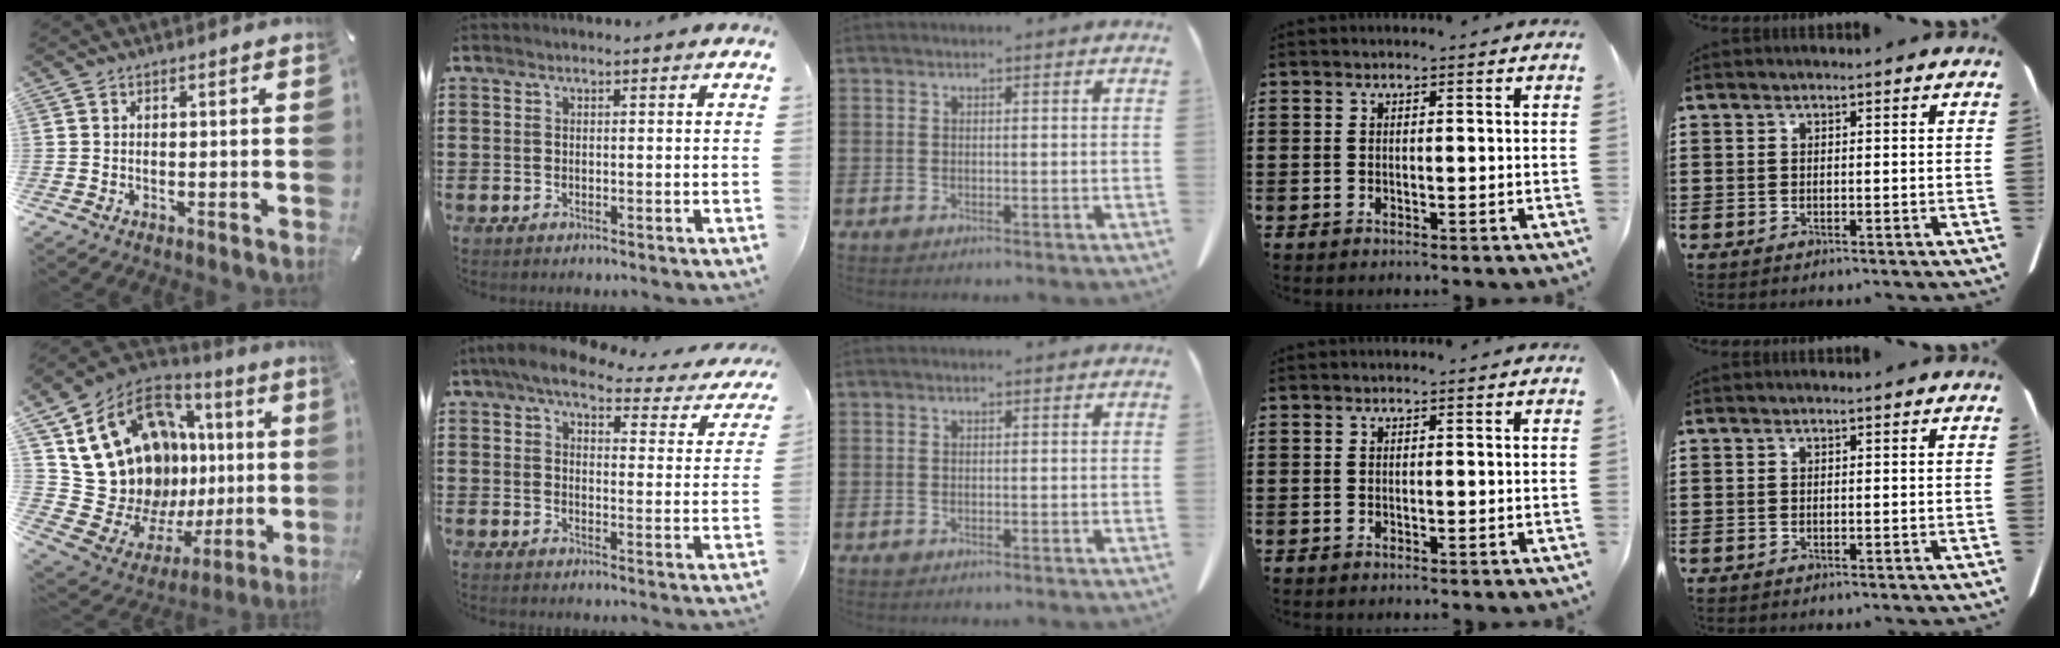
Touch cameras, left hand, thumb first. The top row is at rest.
{"thumb": {"total": 23.8, "force": [5.4, 18.6, 13.9], "torque": [-0.219, -0.084, 0.155]}, "index": {"total": 6.3, "force": [5.2, 1.4, 3.3], "torque": [-0.078, -0.024, 0.087]}}